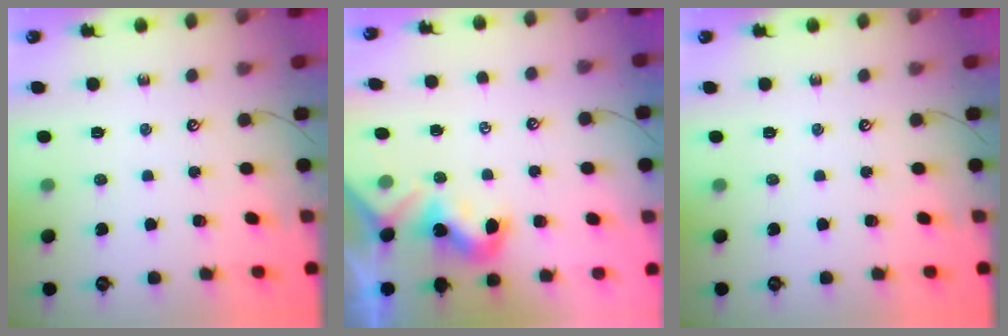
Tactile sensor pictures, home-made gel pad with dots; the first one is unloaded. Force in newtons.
{"total": 1.9, "press": 1.9, "slide": 0.3}
{"total": 0.0}